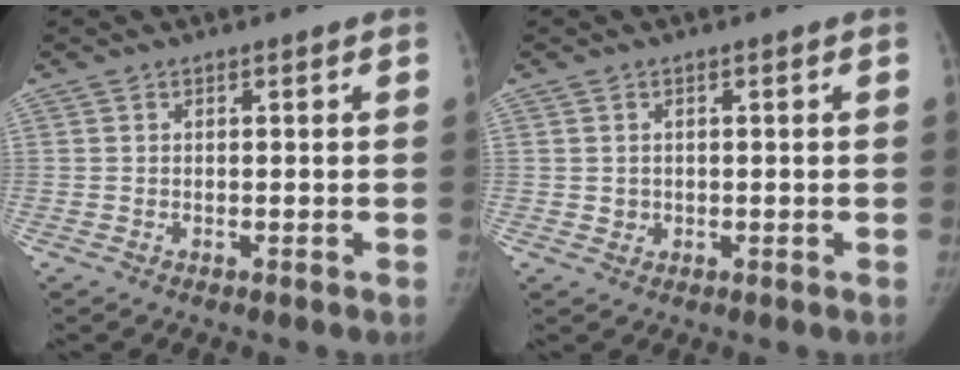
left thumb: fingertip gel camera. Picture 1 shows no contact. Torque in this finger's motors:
{"motor_torque": [0.07, -0.09, 0.07, 0.17, 0.07]}